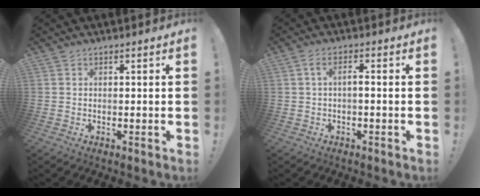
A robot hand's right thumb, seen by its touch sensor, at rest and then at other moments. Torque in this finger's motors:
{"motor_torque": [-0.10, -0.10, -0.05, 0.10, 0.09]}